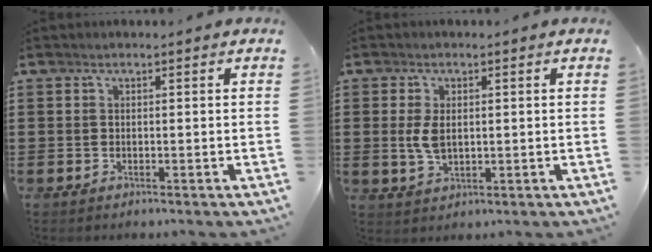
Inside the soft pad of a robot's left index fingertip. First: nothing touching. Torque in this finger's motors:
{"motor_torque": [0.86, 0.17, 0.51, 0.11]}